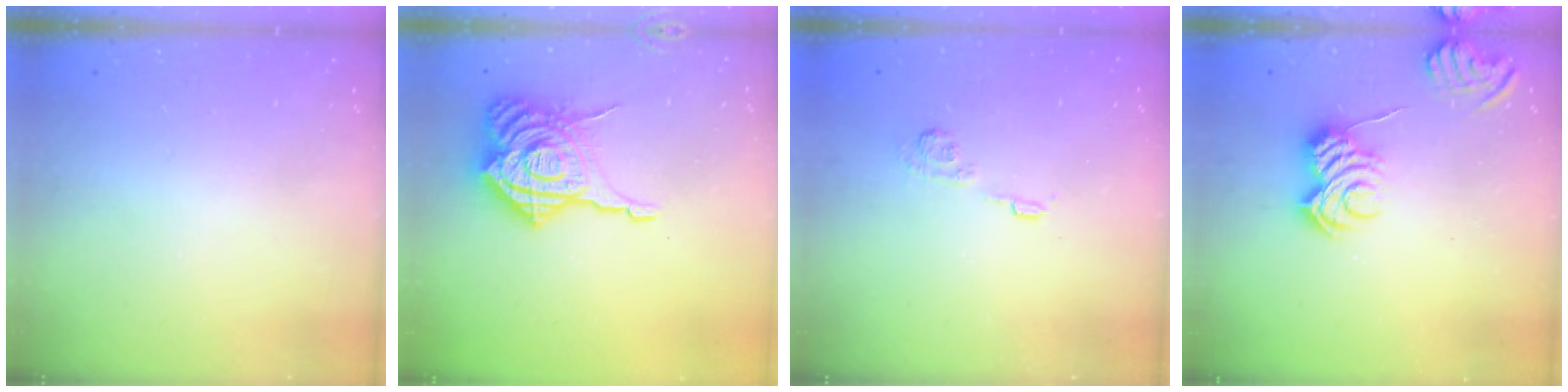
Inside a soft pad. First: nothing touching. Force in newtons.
{"total": 20.1, "press": 20.0, "slide": 2.1}
{"total": 5.2, "press": 5.1, "slide": 0.9}
{"total": 5.4, "press": 5.3, "slide": 1.0}